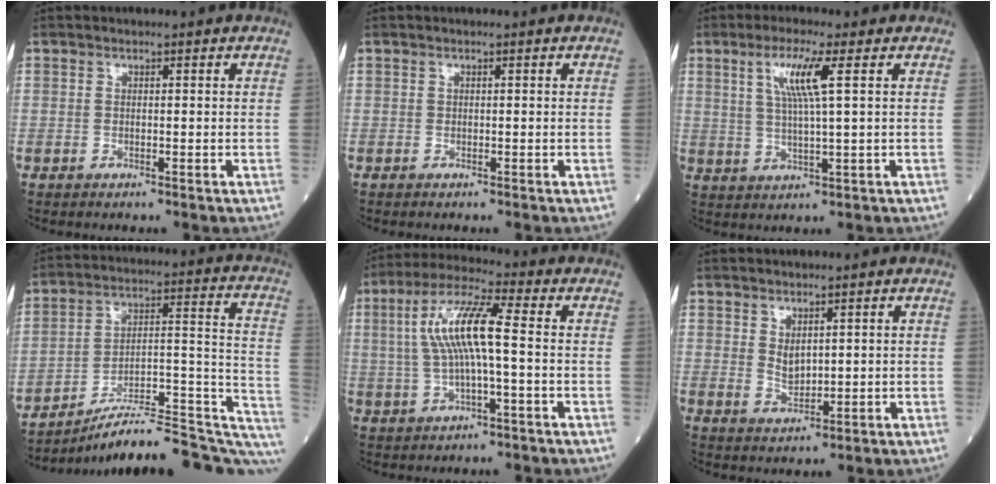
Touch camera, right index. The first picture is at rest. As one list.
[{"total": 0.0}, {"total": 6.5, "force": [2.3, -0.3, 6.1], "torque": [-0.119, 0.003, 0.047]}, {"total": 20.7, "force": [-17.3, 3.0, 10.8], "torque": [-0.094, 0.056, -0.250]}, {"total": 10.0, "force": [0.6, 1.2, 9.9], "torque": [-0.200, 0.021, 0.010]}, {"total": 2.5, "force": [0.9, 1.4, 1.8], "torque": [-0.032, -0.004, 0.024]}]